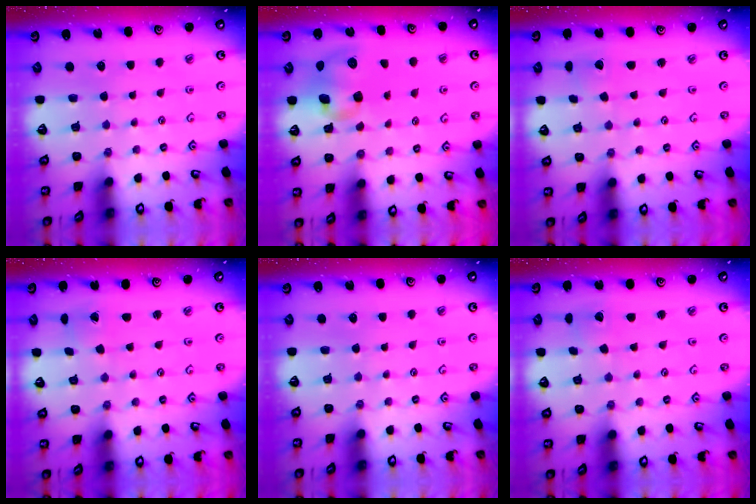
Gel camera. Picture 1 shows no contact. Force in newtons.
{"total": 9.2, "press": 9.0, "slide": 2.0}
{"total": 1.5, "press": 1.5, "slide": 0.0}
{"total": 1.1, "press": 1.1, "slide": 0.0}
{"total": 0.0}
{"total": 2.0, "press": 2.0, "slide": 0.1}